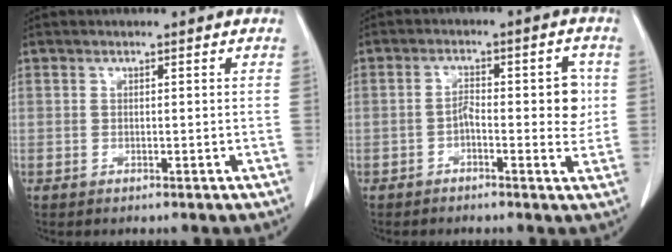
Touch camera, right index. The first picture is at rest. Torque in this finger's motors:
{"motor_torque": [0.06, 0.06, 0.18, 0.00]}